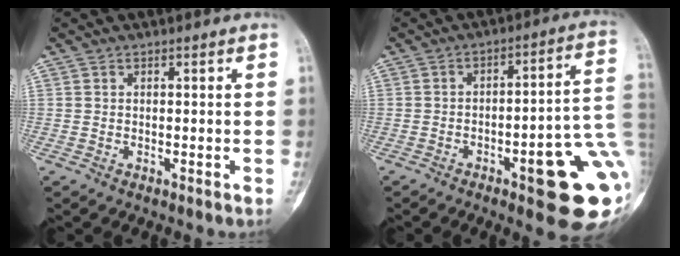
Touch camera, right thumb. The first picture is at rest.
{"total": 19.3, "force": [-5.8, 5.2, 17.7], "torque": [-0.164, 0.033, -0.065]}